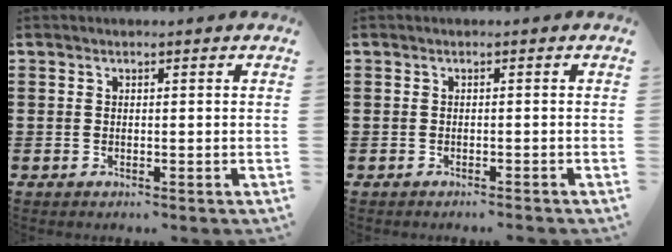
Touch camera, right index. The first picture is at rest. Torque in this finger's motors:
{"motor_torque": [0.00, -0.03, 0.08, 0.00]}